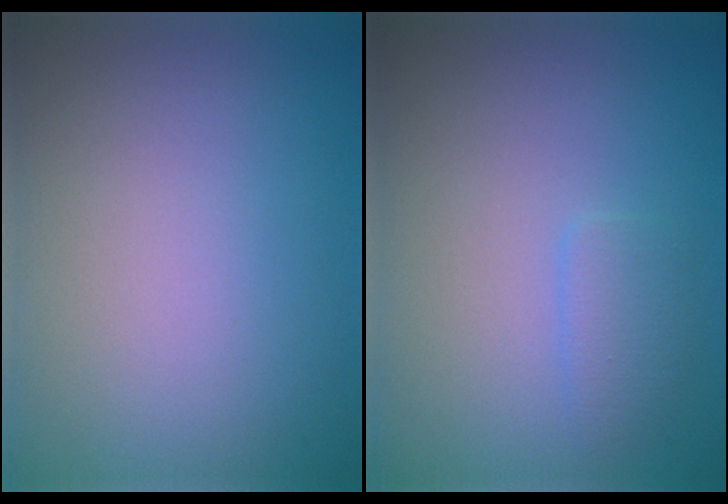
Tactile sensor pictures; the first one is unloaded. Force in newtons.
{"total": 1.4, "press": 1.4, "slide": 0.1}